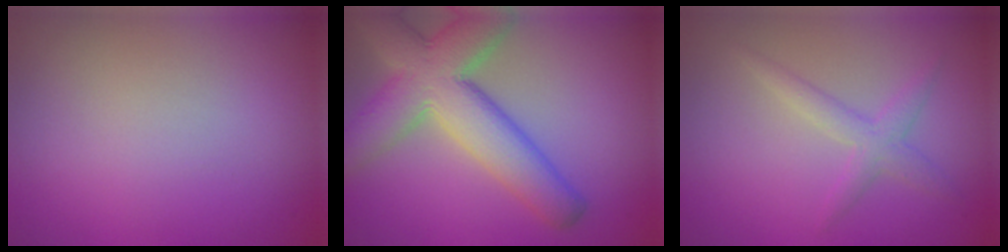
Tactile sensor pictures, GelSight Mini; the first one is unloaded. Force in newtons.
{"total": 8.9, "press": 8.9, "slide": 0.4}
{"total": 2.1, "press": 2.1, "slide": 0.1}